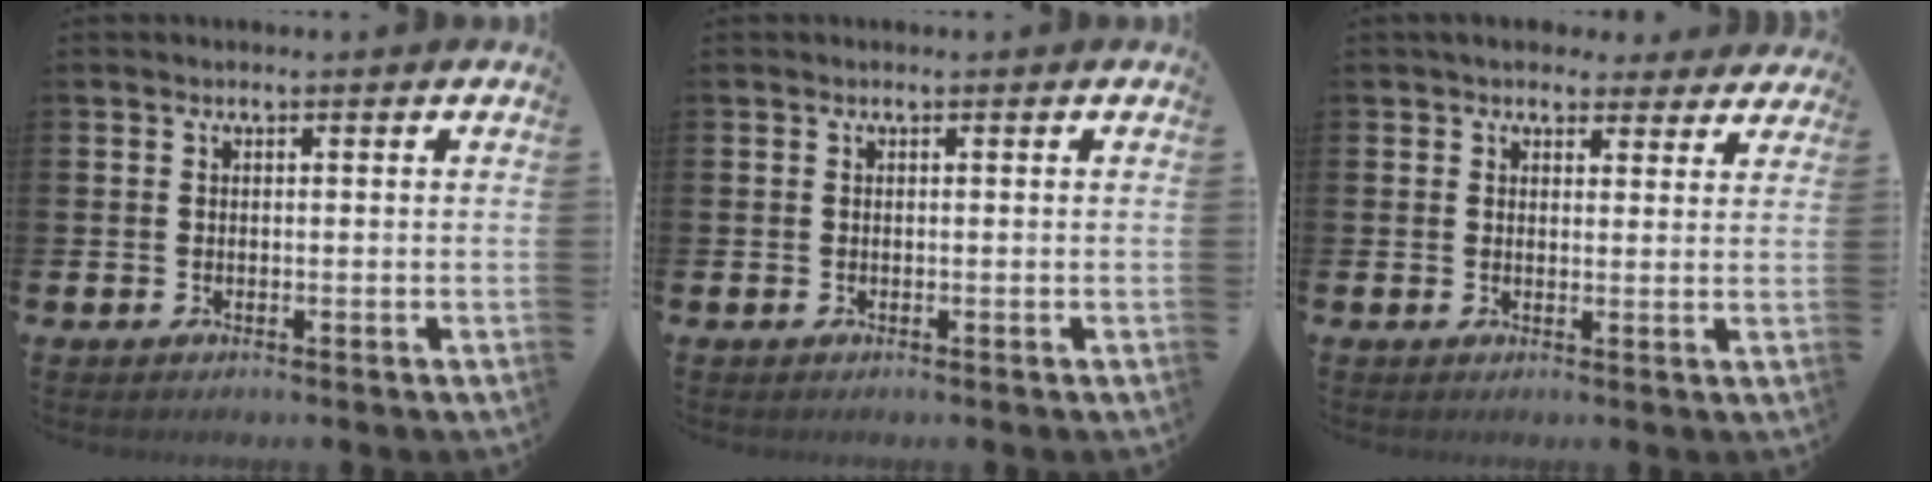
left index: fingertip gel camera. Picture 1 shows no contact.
{"total": 0.0}
{"total": 4.3, "force": [3.8, 1.8, 0.5], "torque": [-0.010, -0.017, 0.068]}